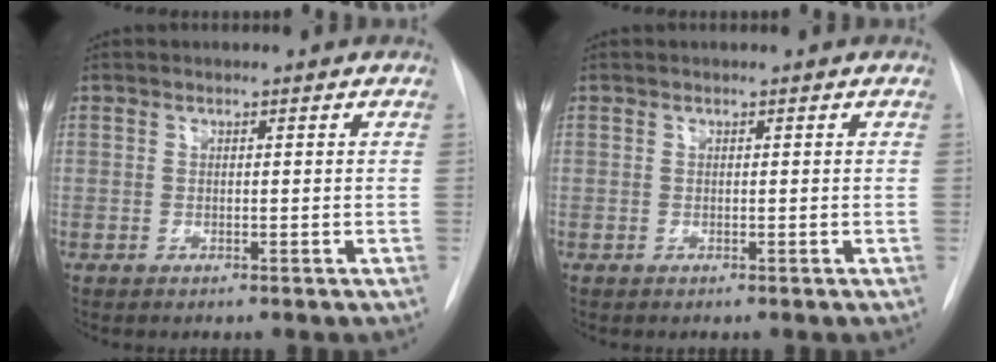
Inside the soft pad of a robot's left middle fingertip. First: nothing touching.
{"total": 0.0}